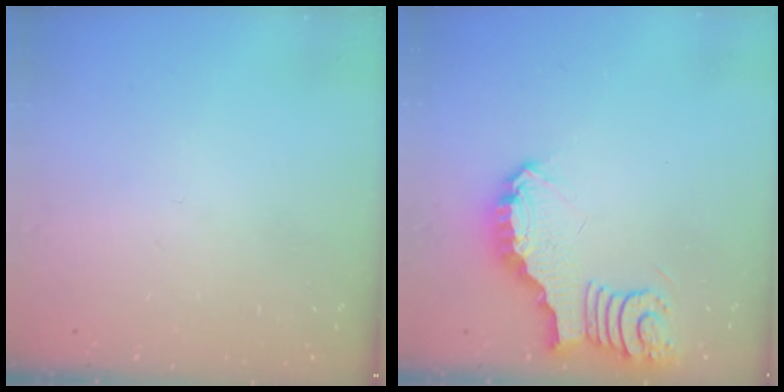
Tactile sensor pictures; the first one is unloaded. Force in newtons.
{"total": 4.0, "press": 4.0, "slide": 0.3}